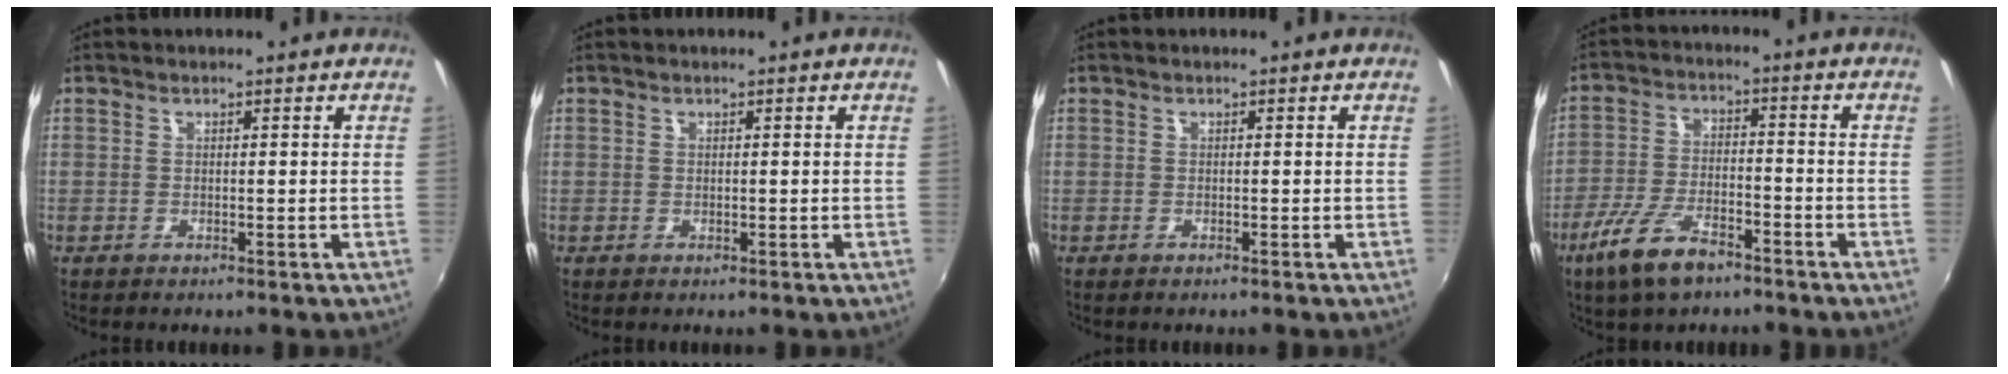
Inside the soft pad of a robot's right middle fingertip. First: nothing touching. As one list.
[{"total": 0.0}, {"total": 0.0}, {"total": 10.4, "force": [-6.9, 3.8, 6.8], "torque": [-0.153, -0.011, -0.129]}]